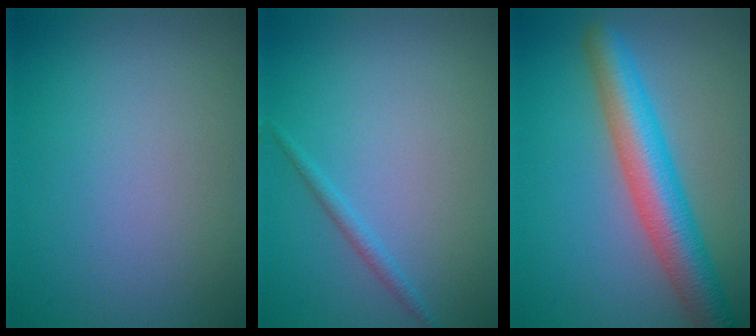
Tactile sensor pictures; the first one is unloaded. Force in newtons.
{"total": 1.0, "press": 1.0, "slide": 0.1}
{"total": 6.8, "press": 6.8, "slide": 0.4}